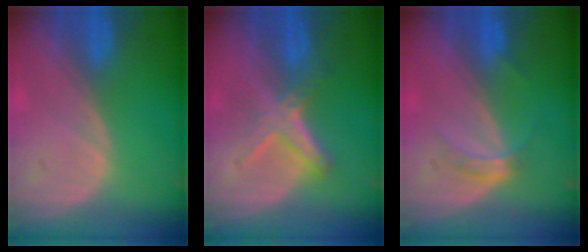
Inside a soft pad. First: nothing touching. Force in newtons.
{"total": 5.5, "press": 5.4, "slide": 1.3}
{"total": 2.8, "press": 2.5, "slide": 1.3}